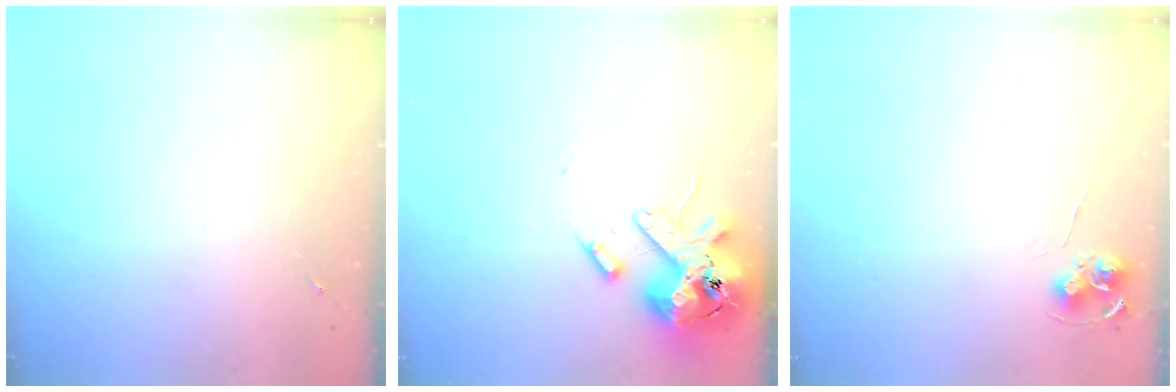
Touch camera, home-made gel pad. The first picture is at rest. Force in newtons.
{"total": 14.5, "press": 14.4, "slide": 2.4}
{"total": 7.9, "press": 7.9, "slide": 0.5}